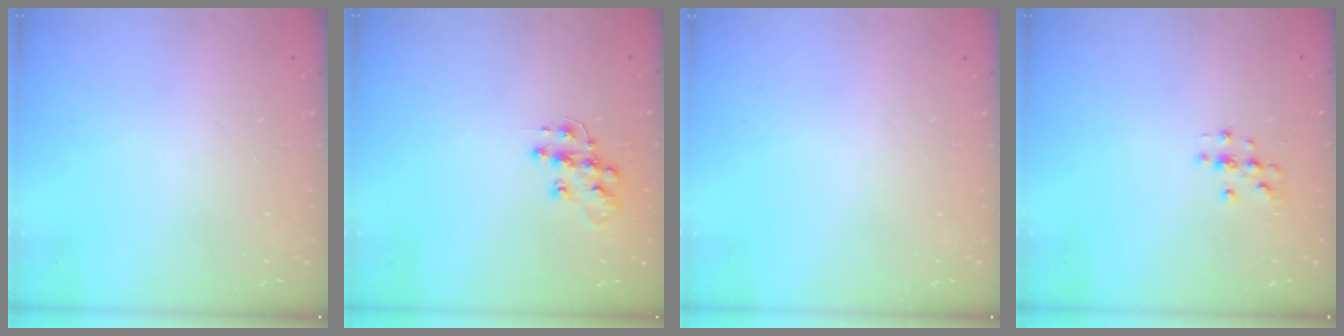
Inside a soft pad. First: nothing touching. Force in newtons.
{"total": 10.7, "press": 10.7, "slide": 0.7}
{"total": 0.0}
{"total": 2.0, "press": 2.0, "slide": 0.2}